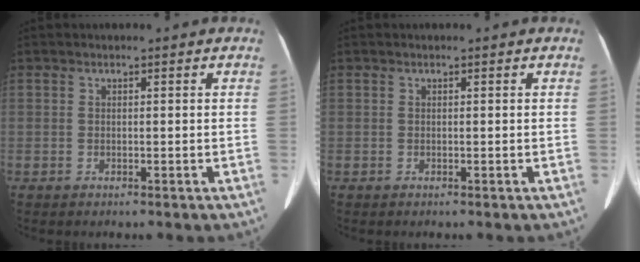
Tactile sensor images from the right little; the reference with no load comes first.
{"total": 0.0}